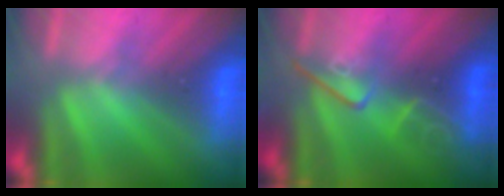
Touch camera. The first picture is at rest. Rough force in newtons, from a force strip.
{"total": 2.4}